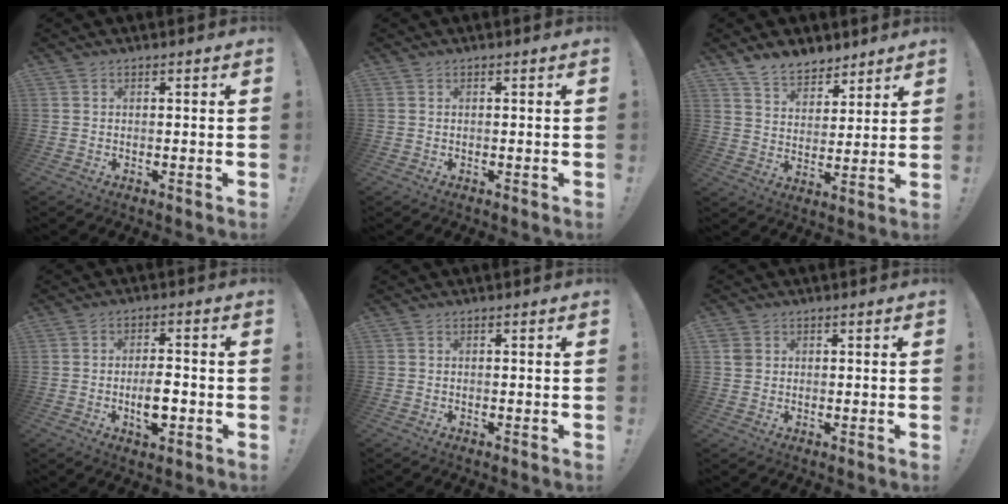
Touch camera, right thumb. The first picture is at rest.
{"total": 0.0}
{"total": 9.3, "force": [7.7, 4.8, 2.0], "torque": [-0.036, -0.057, 0.150]}
{"total": 6.9, "force": [-2.0, 3.5, 5.6], "torque": [-0.092, 0.006, -0.034]}
{"total": 0.0}
{"total": 2.8, "force": [1.2, 2.3, 1.0], "torque": [-0.020, 0.003, 0.025]}